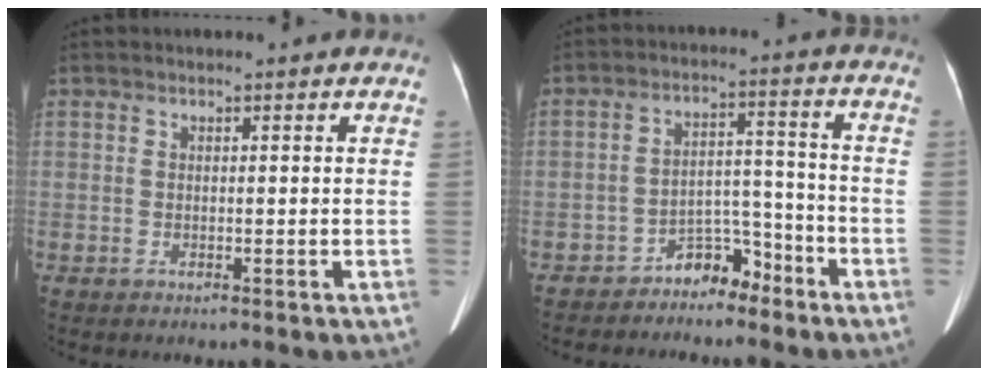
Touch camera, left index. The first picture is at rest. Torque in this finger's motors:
{"motor_torque": [0.15, 0.15, 0.00, 0.00]}